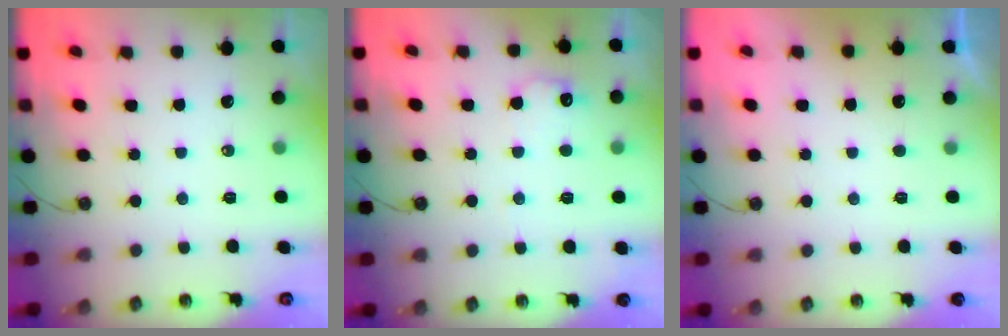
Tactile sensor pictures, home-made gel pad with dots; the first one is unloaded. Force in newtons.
{"total": 6.9, "press": 6.9, "slide": 0.4}
{"total": 0.7, "press": 0.4, "slide": 0.5}